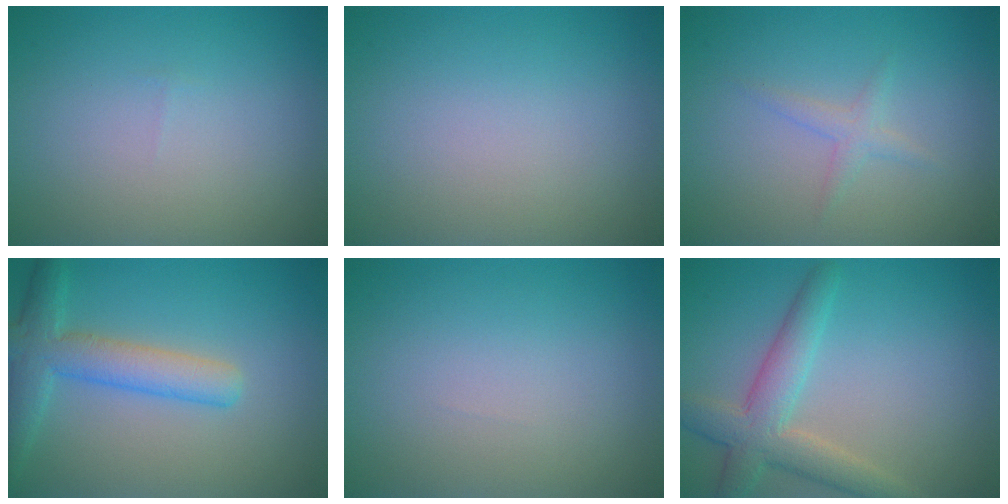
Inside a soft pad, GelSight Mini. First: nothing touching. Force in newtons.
{"total": 0.0}
{"total": 1.3, "press": 1.3, "slide": 0.1}
{"total": 4.6, "press": 4.6, "slide": 0.2}
{"total": 0.0}
{"total": 4.8, "press": 4.8, "slide": 0.3}